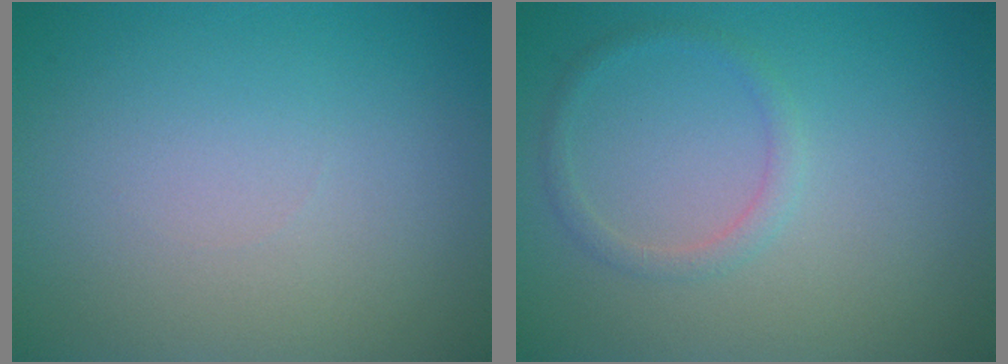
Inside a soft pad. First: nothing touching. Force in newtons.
{"total": 1.3, "press": 1.3, "slide": 0.1}